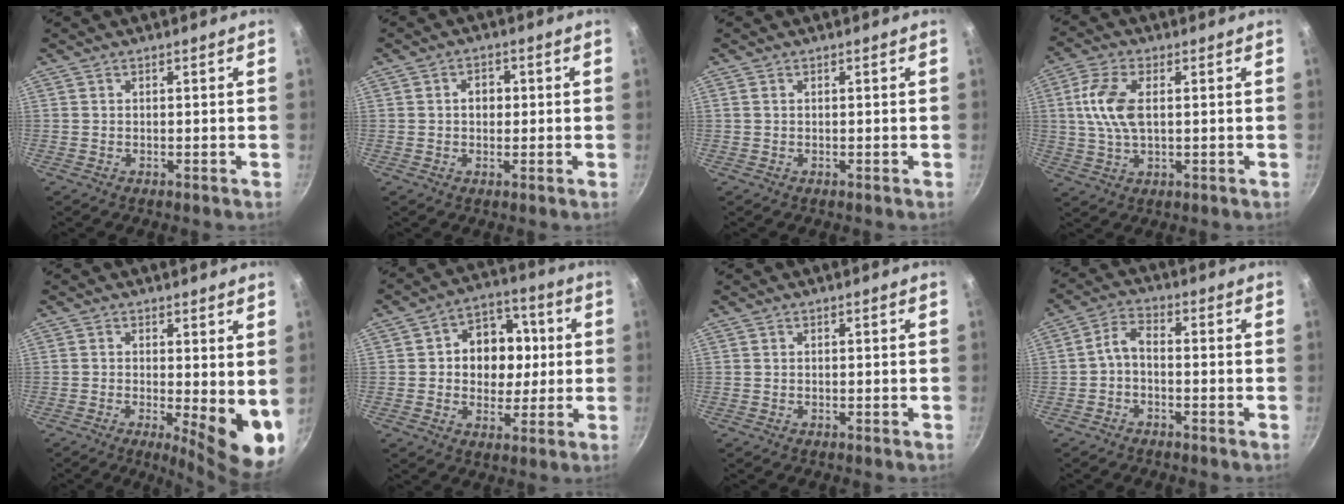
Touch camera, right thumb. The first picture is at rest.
{"total": 3.3, "force": [0.3, 2.6, 2.0], "torque": [-0.013, 0.008, 0.001]}
{"total": 0.0}
{"total": 8.9, "force": [1.3, 4.5, 7.5], "torque": [-0.152, 0.008, 0.021]}
{"total": 9.7, "force": [-0.5, 3.1, 9.2], "torque": [-0.107, -0.016, -0.001]}
{"total": 12.8, "force": [1.2, 10.2, 7.5], "torque": [-0.064, 0.010, 0.009]}
{"total": 0.0}
{"total": 3.9, "force": [-1.6, 2.0, 3.0], "torque": [-0.064, 0.029, -0.036]}